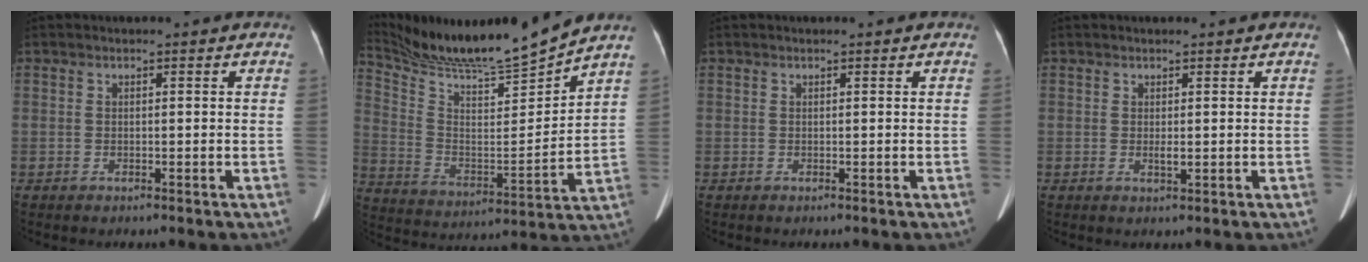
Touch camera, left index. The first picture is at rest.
{"total": 15.9, "force": [15.1, -1.7, 4.7], "torque": [-0.104, -0.032, 0.269]}
{"total": 0.0}
{"total": 1.0, "force": [0.3, 0.3, 0.9], "torque": [-0.020, -0.002, 0.006]}